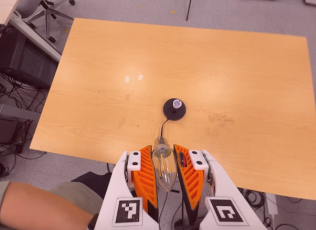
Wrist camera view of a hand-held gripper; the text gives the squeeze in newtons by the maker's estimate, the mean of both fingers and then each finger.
{"total": 19.1, "left": 20.0, "right": 18.2}